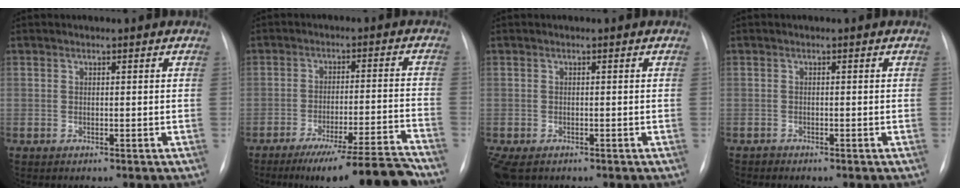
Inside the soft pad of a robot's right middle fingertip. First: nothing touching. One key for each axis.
{"total": 14.0, "fx": -12.3, "fy": -1.4, "fz": 6.5, "tx": -0.073, "ty": 0.004, "tz": -0.189}
{"total": 4.0, "fx": -2.6, "fy": 2.3, "fz": 2.0, "tx": -0.044, "ty": -0.010, "tz": -0.040}
{"total": 0.5, "fx": -0.5, "fy": 0.1, "fz": -0.1, "tx": -0.004, "ty": -0.002, "tz": -0.011}